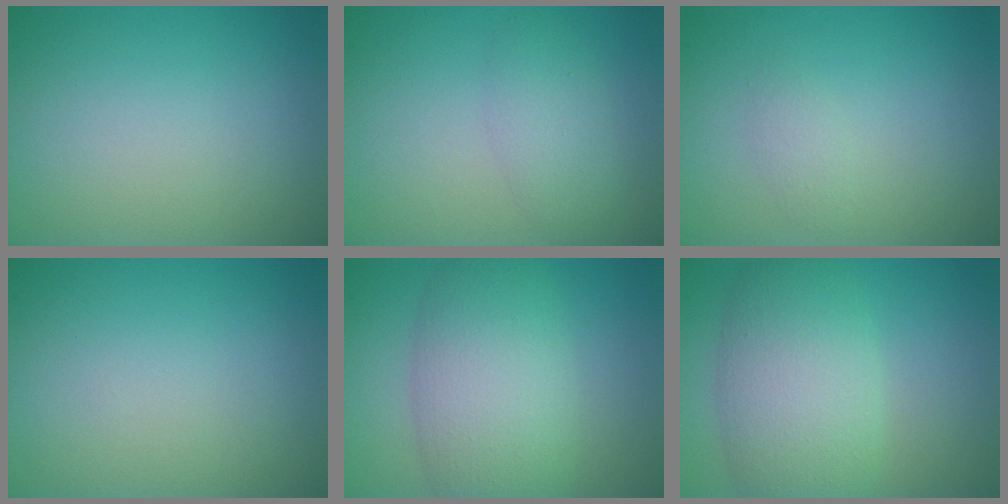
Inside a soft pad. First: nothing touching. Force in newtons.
{"total": 2.5, "press": 2.5, "slide": 0.0}
{"total": 0.9, "press": 0.9, "slide": 0.1}
{"total": 0.0}
{"total": 7.3, "press": 7.2, "slide": 0.3}
{"total": 6.9, "press": 6.9, "slide": 0.2}